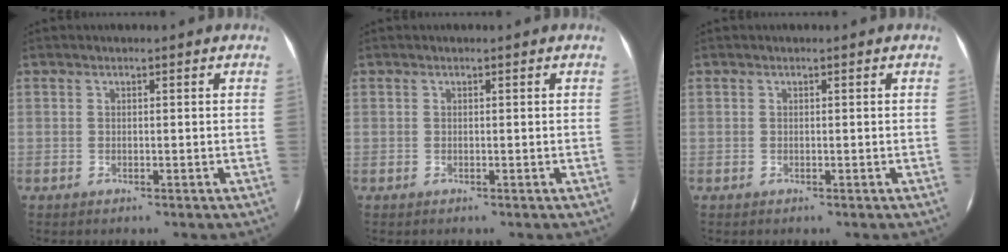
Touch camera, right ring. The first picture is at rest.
{"total": 0.0}
{"total": 0.0}